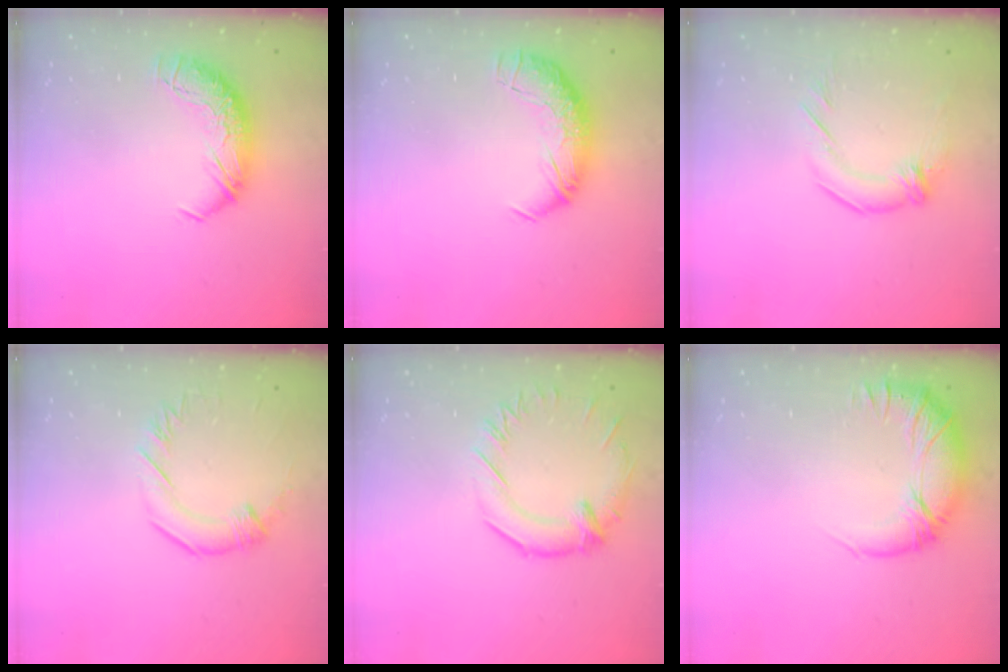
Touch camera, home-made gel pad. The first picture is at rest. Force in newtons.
{"total": 2.3, "press": 0.9, "slide": 2.2}
{"total": 1.6, "press": 0.0, "slide": 1.6}
{"total": 1.5, "press": 1.4, "slide": 0.5}
{"total": 1.5, "press": 0.5, "slide": 1.4}
{"total": 3.3, "press": 2.0, "slide": 2.6}